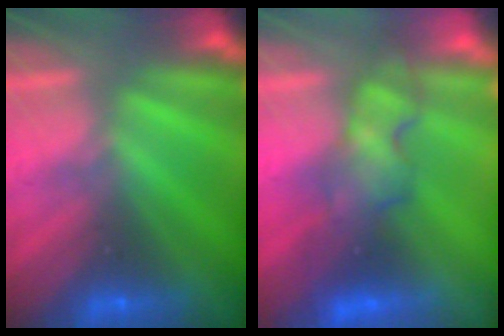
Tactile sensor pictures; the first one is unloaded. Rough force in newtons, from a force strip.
{"total": 4.1}